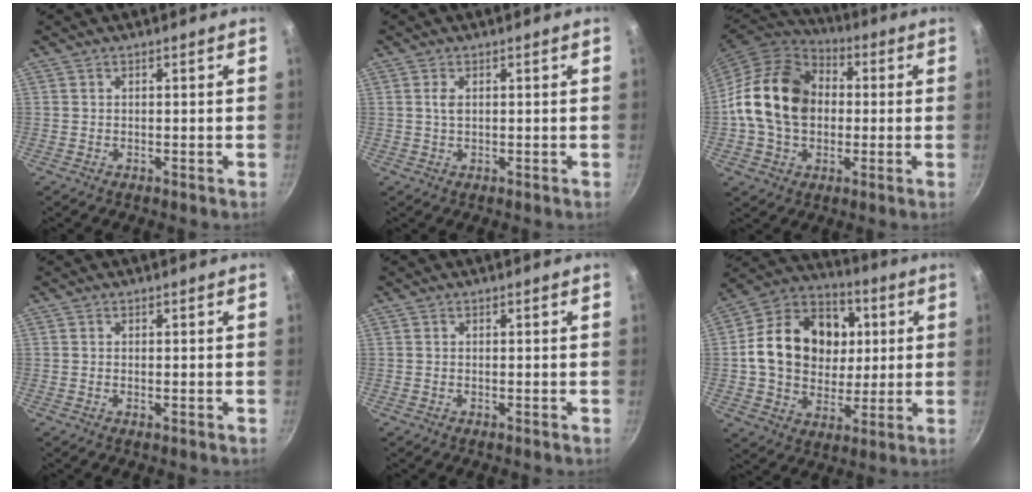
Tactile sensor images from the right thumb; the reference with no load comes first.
{"total": 1.7, "force": [0.4, 0.9, 1.3], "torque": [-0.026, 0.000, 0.008]}
{"total": 18.1, "force": [0.6, 13.7, 11.8], "torque": [-0.188, 0.028, 0.001]}
{"total": 0.7, "force": [-0.1, 0.3, 0.6], "torque": [-0.011, 0.000, -0.003]}
{"total": 0.0}
{"total": 20.9, "force": [2.8, 16.6, 12.4], "torque": [-0.182, 0.020, 0.043]}